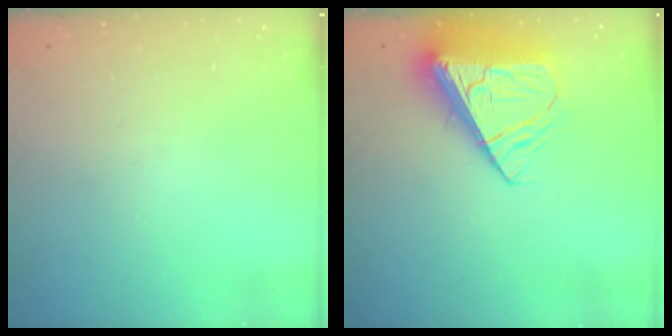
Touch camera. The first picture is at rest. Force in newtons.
{"total": 11.2, "press": 11.1, "slide": 1.6}